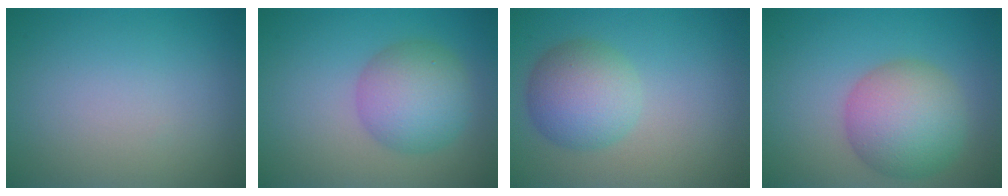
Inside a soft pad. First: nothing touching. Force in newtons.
{"total": 5.6, "press": 5.6, "slide": 0.1}
{"total": 4.9, "press": 4.9, "slide": 0.1}
{"total": 6.8, "press": 6.8, "slide": 0.2}